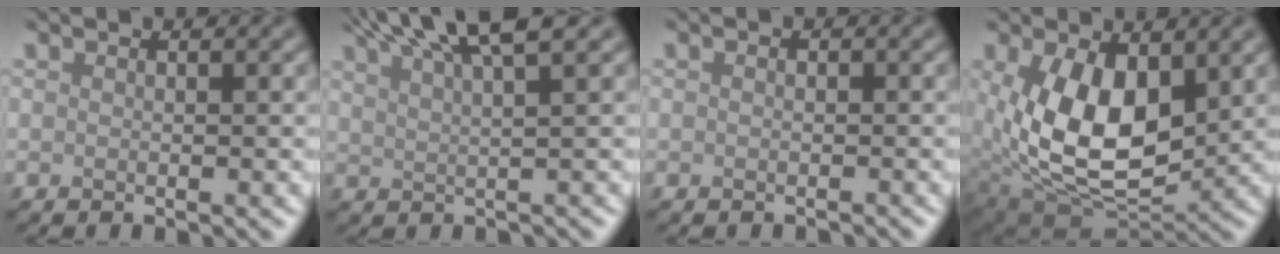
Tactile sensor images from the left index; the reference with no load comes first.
{"total": 6.9, "force": [4.8, 1.4, 4.7], "torque": [-0.061, 0.023, 0.071]}
{"total": 0.6, "force": [-0.3, 0.4, 0.2], "torque": [-0.002, -0.006, -0.006]}
{"total": 10.2, "force": [1.4, 6.0, 8.1], "torque": [-0.161, -0.020, 0.034]}